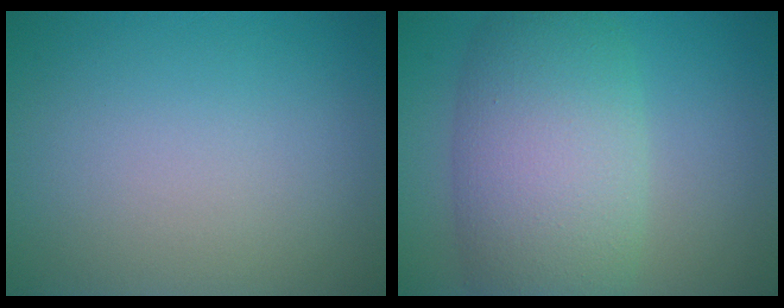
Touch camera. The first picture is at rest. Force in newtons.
{"total": 9.0, "press": 9.0, "slide": 0.4}